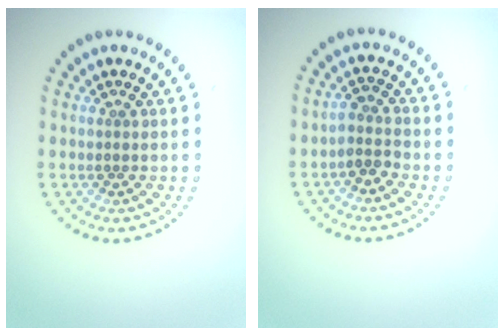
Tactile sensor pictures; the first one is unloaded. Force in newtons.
{"total": 1.9, "press": 1.6, "slide": 1.0}